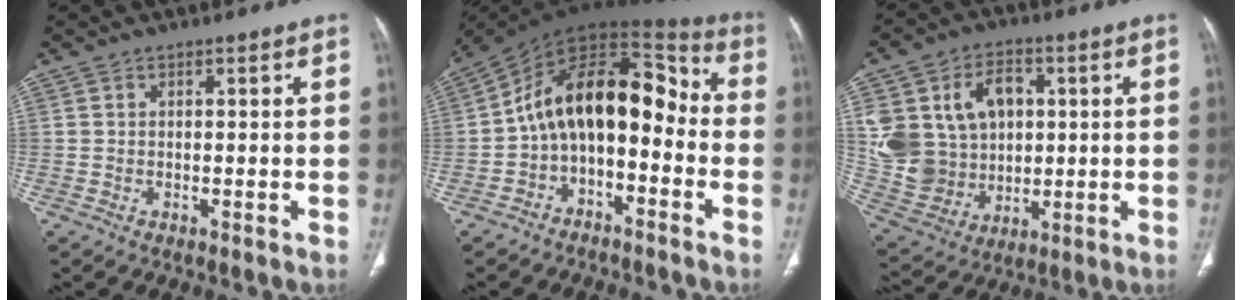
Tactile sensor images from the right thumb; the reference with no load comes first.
{"total": 16.5, "force": [-2.9, 10.0, 12.8], "torque": [-0.173, 0.096, -0.059]}
{"total": 19.8, "force": [4.0, 15.7, 11.4], "torque": [-0.203, 0.016, 0.097]}